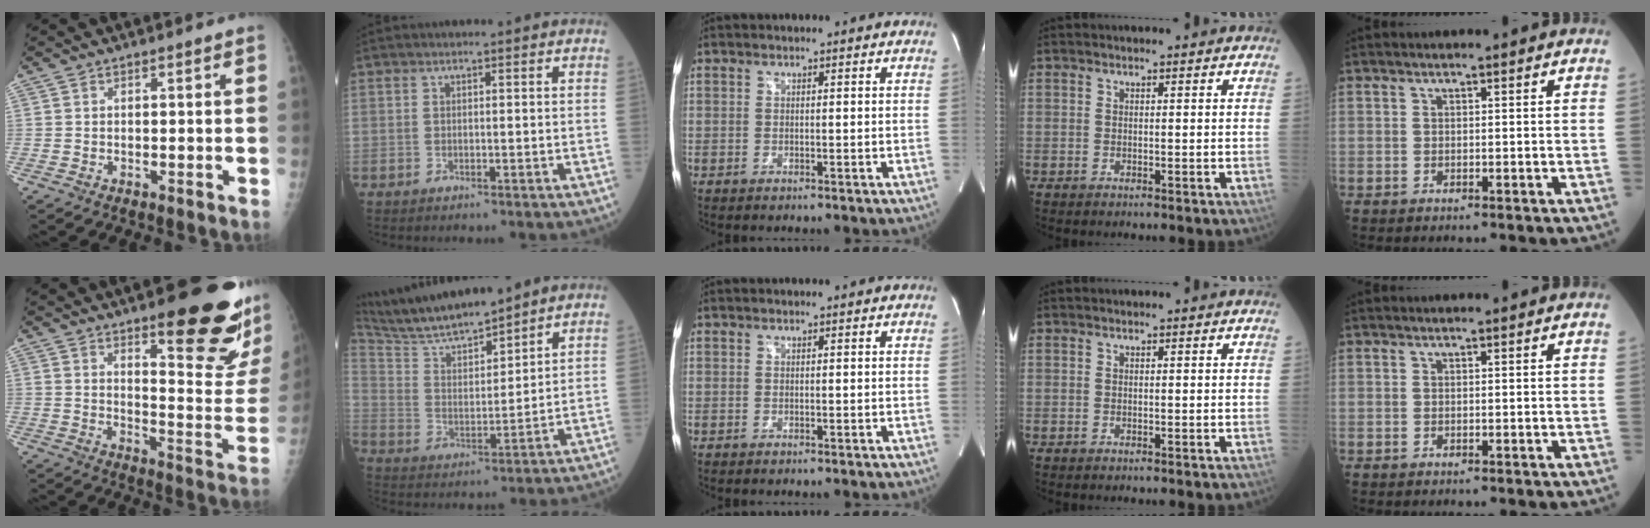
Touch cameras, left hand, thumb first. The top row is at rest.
{"thumb": {"total": 21.1, "force": [13.1, 5.4, 15.6], "torque": [-0.169, -0.098, 0.178]}, "index": {"total": 12.6, "force": [11.7, 0.8, 4.6], "torque": [-0.096, 0.013, 0.222]}}